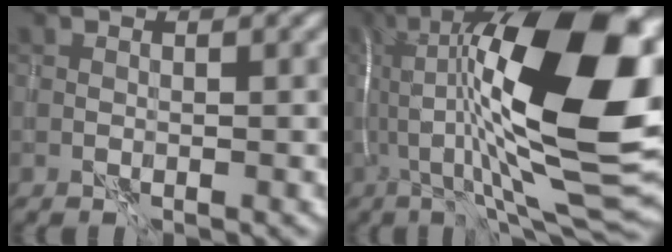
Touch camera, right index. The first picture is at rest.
{"total": 20.2, "force": [2.3, 6.1, 19.1], "torque": [-0.309, 0.024, 0.042]}